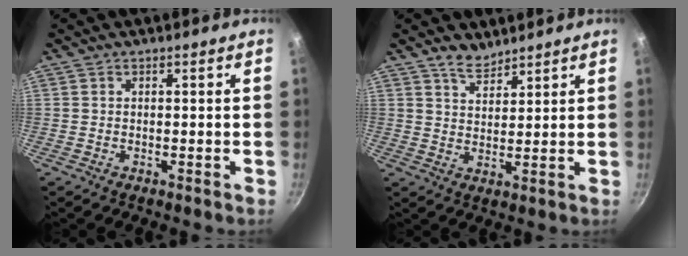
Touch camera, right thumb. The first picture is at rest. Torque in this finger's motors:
{"motor_torque": [-0.11, -0.27, -0.62, 0.04, -0.01]}